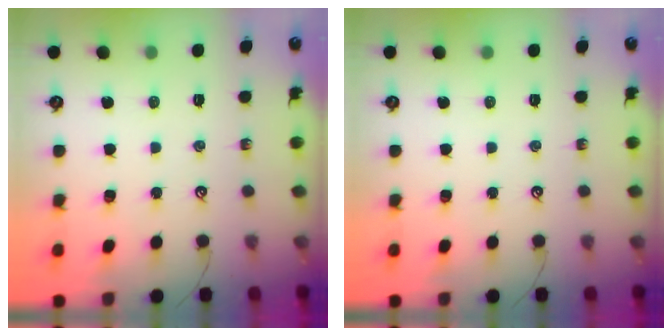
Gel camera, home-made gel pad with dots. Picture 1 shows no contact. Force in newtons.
{"total": 0.0}